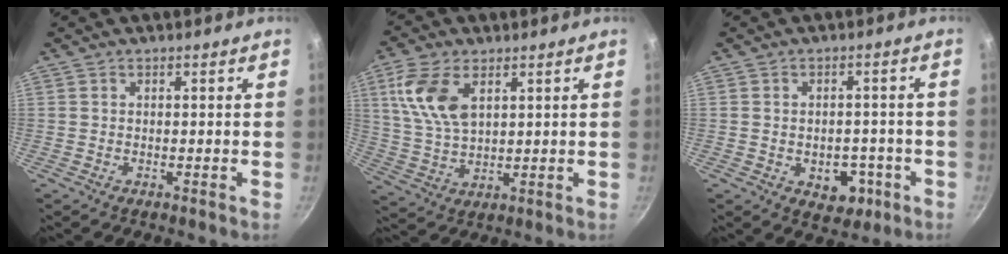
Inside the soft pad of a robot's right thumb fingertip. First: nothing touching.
{"total": 10.8, "force": [4.0, 6.0, 8.1], "torque": [-0.159, -0.012, 0.085]}
{"total": 7.1, "force": [-2.4, 5.0, 4.4], "torque": [-0.031, 0.013, -0.022]}